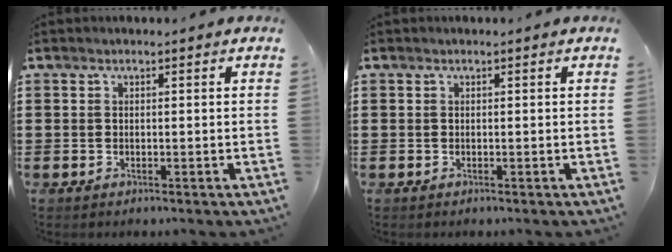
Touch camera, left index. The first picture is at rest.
{"total": 0.0}